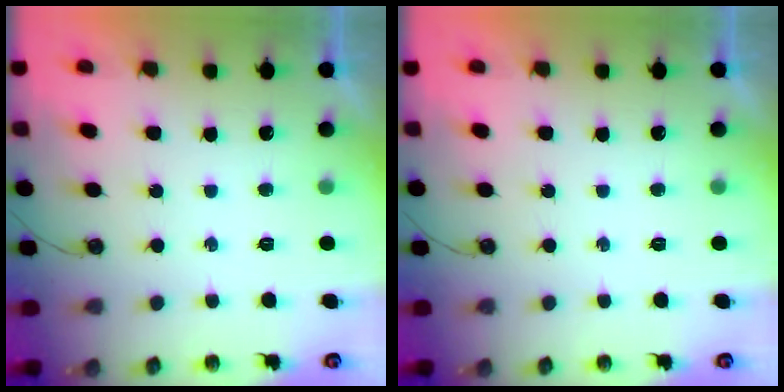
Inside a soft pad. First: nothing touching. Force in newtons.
{"total": 0.0}